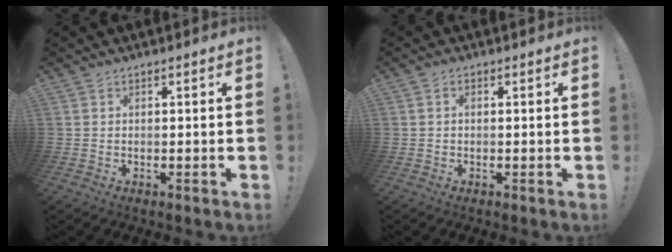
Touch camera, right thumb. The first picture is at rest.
{"total": 1.0, "force": [0.0, 0.7, 0.8], "torque": [-0.020, 0.005, 0.000]}